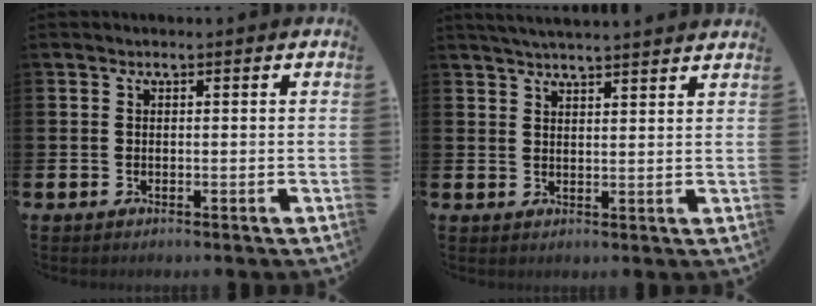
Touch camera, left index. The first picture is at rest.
{"total": 3.5, "force": [3.4, -0.4, 0.2], "torque": [-0.009, -0.015, 0.063]}